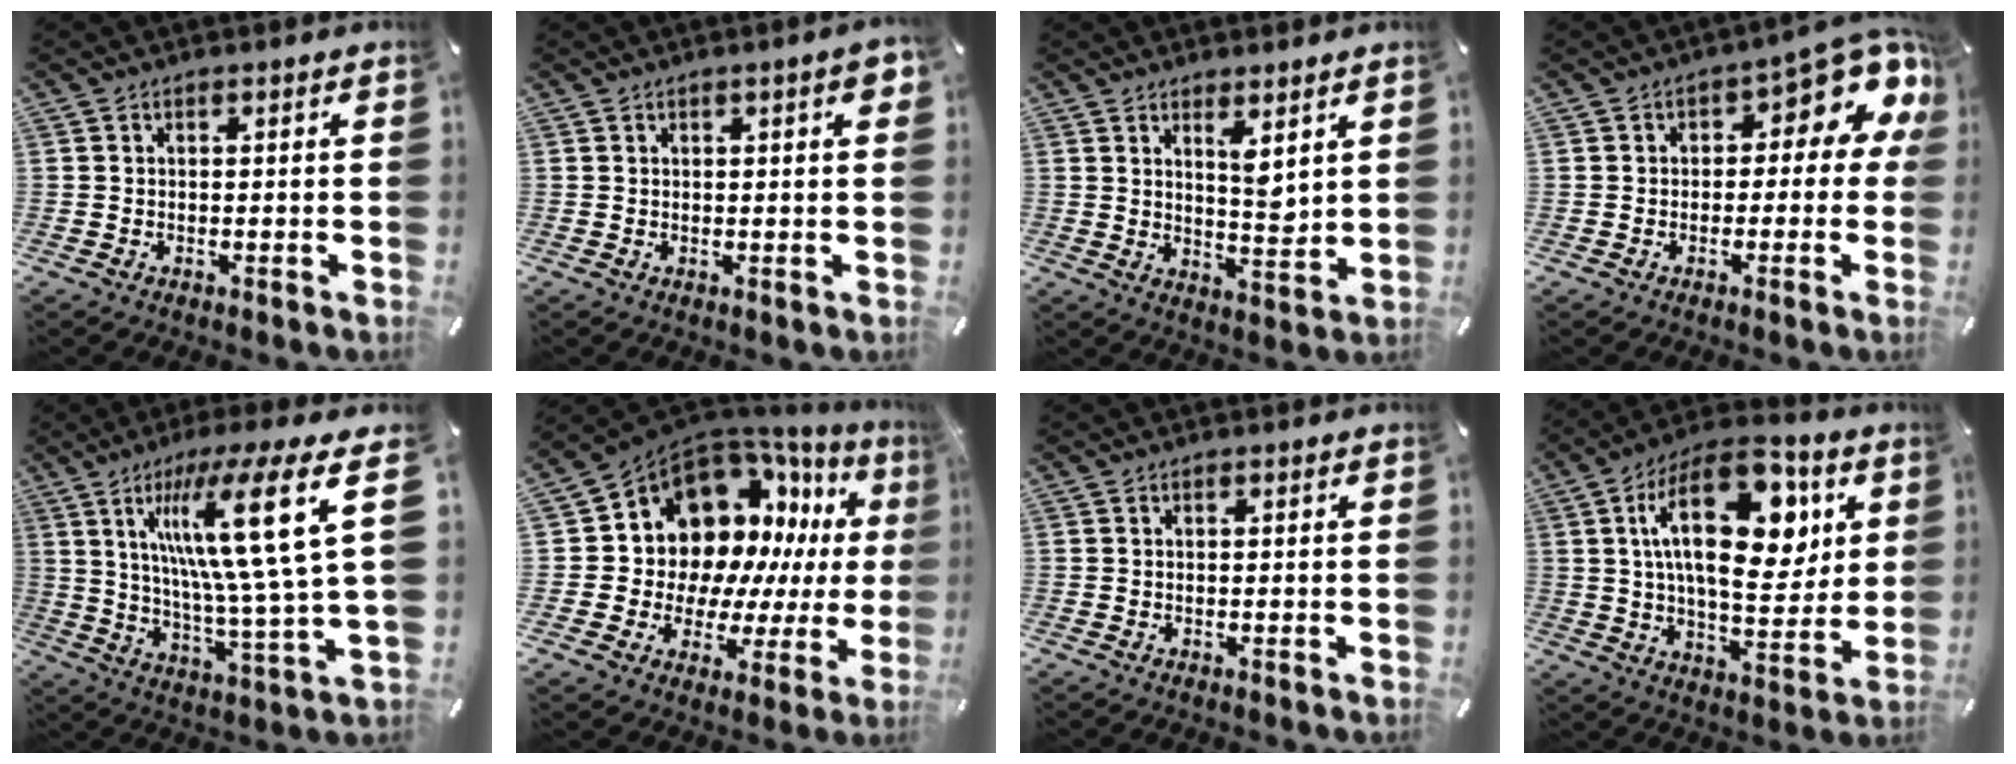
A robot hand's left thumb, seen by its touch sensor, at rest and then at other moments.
{"total": 3.0, "force": [1.1, 0.8, 2.7], "torque": [-0.043, 0.001, 0.016]}
{"total": 6.0, "force": [3.9, 1.9, 4.1], "torque": [-0.060, -0.031, 0.063]}
{"total": 9.8, "force": [4.5, 4.7, 7.4], "torque": [-0.091, -0.036, 0.076]}
{"total": 24.8, "force": [9.2, 3.8, 22.7], "torque": [-0.402, -0.046, 0.125]}
{"total": 14.3, "force": [7.6, 11.1, 5.0], "torque": [-0.077, -0.095, 0.151]}
{"total": 0.0}
{"total": 23.4, "force": [7.2, 12.0, 18.7], "torque": [-0.309, -0.009, 0.111]}